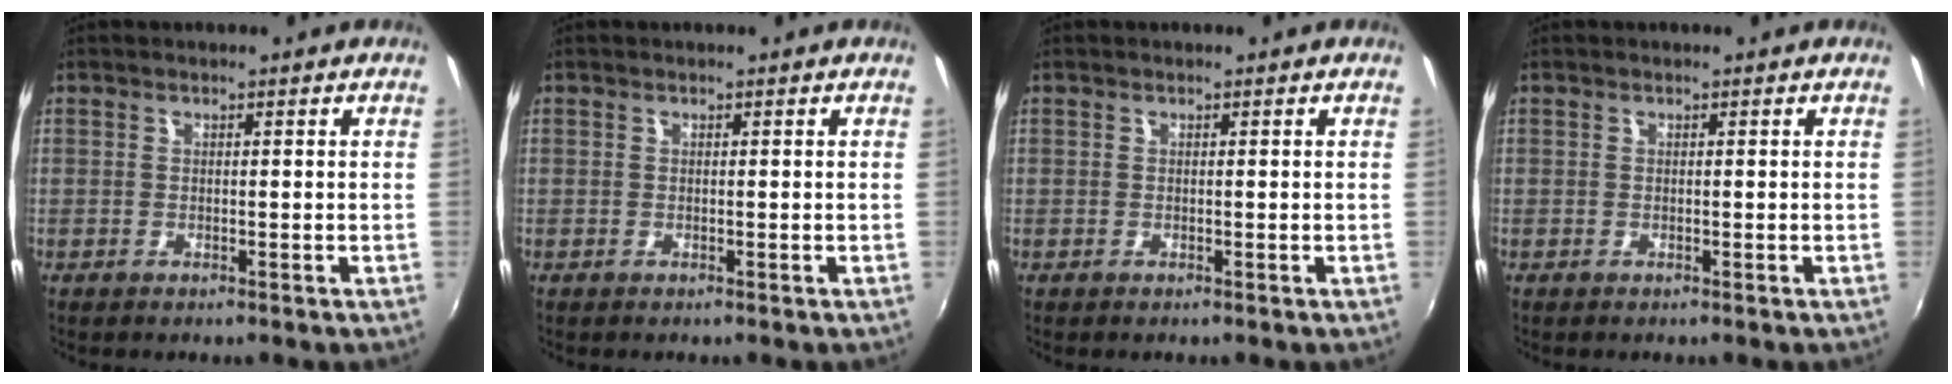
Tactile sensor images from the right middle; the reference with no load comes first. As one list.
[{"total": 0.0}, {"total": 0.0}, {"total": 0.0}]